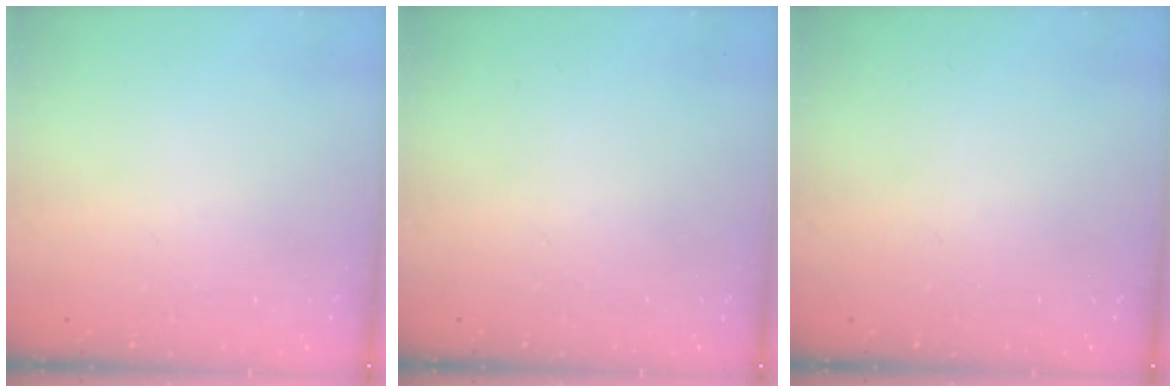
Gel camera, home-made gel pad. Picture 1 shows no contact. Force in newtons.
{"total": 0.0}
{"total": 0.0}